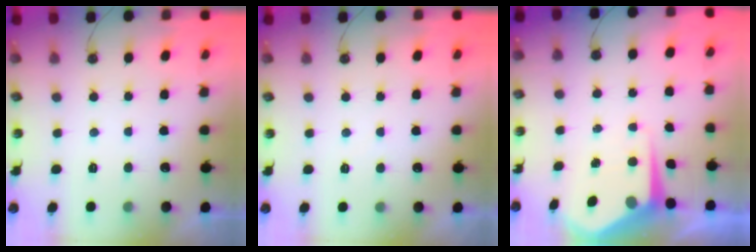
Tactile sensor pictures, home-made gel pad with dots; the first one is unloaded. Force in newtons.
{"total": 2.5, "press": 2.5, "slide": 0.4}
{"total": 6.9, "press": 6.9, "slide": 0.4}